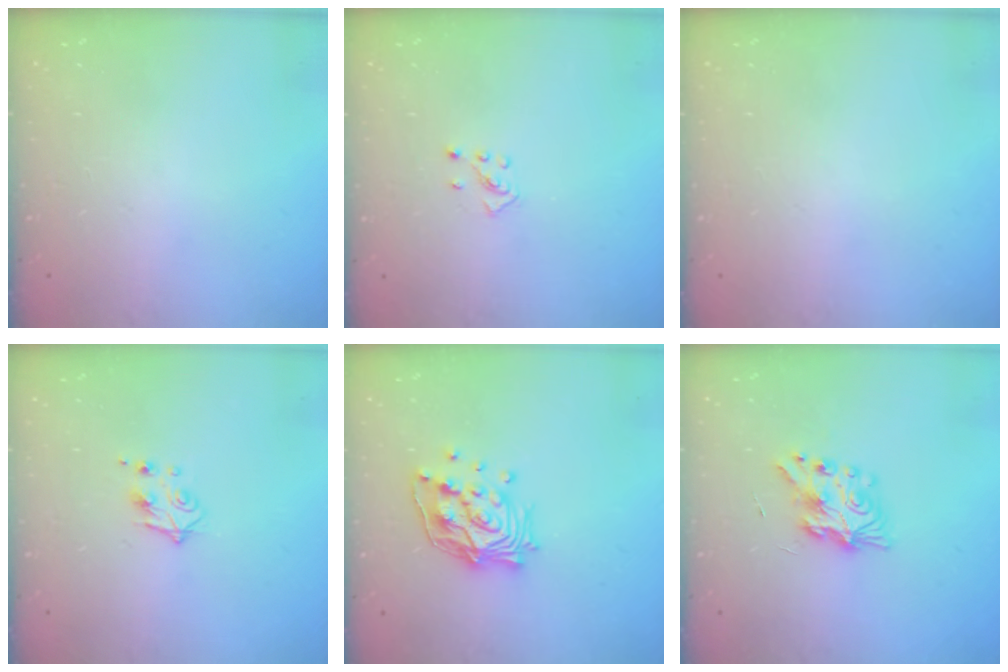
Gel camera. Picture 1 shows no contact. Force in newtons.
{"total": 2.5, "press": 2.4, "slide": 0.7}
{"total": 0.0}
{"total": 4.5, "press": 4.4, "slide": 0.9}
{"total": 15.1, "press": 14.9, "slide": 1.9}
{"total": 8.3, "press": 8.2, "slide": 0.2}